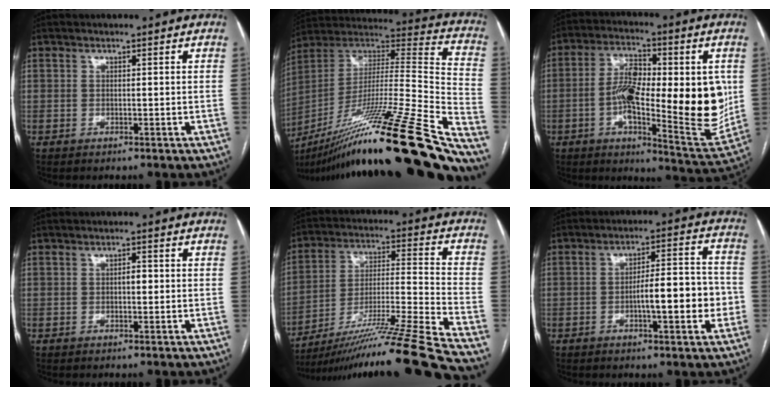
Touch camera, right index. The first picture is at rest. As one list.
[{"total": 40.9, "force": [-30.2, 1.0, 27.5], "torque": [-0.375, -0.058, -0.470]}, {"total": 21.8, "force": [-0.2, 5.9, 21.0], "torque": [-0.290, -0.001, 0.002]}, {"total": 1.4, "force": [-0.1, 0.6, 1.3], "torque": [-0.019, 0.003, -0.002]}, {"total": 23.8, "force": [-19.8, -3.1, 12.8], "torque": [-0.175, -0.027, -0.329]}, {"total": 10.2, "force": [-2.4, 2.2, 9.7], "torque": [-0.147, 0.023, -0.032]}]